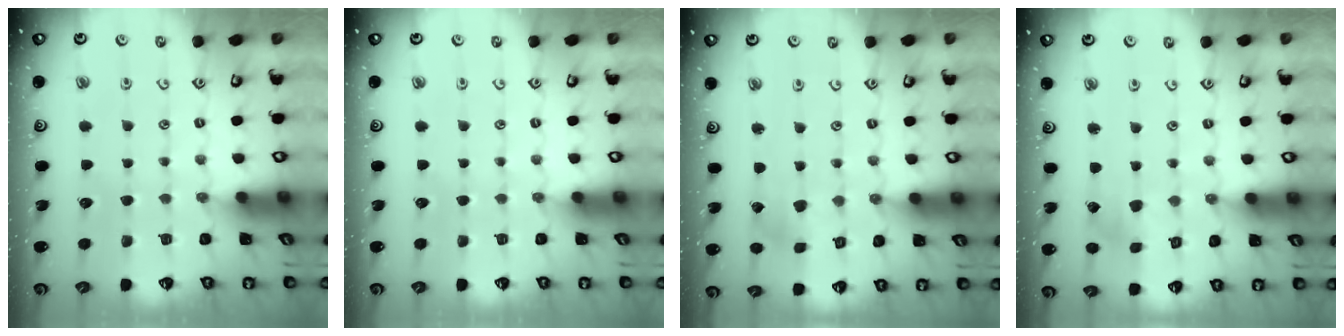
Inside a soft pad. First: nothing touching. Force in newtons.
{"total": 0.0}
{"total": 2.2, "press": 2.2, "slide": 0.2}
{"total": 2.9, "press": 2.8, "slide": 0.2}